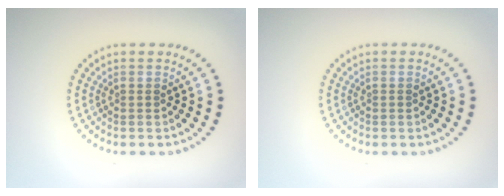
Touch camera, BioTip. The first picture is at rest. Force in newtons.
{"total": 0.0}